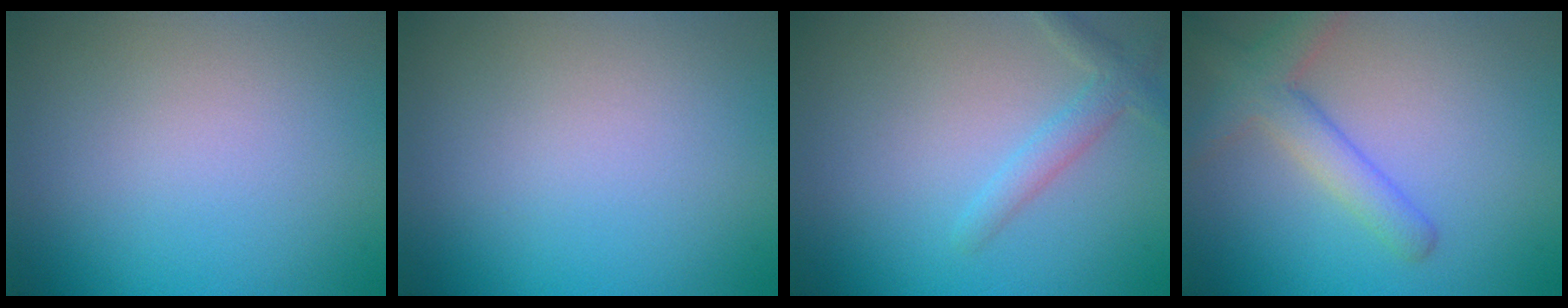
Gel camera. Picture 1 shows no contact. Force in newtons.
{"total": 0.0}
{"total": 2.0, "press": 2.0, "slide": 0.1}
{"total": 3.8, "press": 3.8, "slide": 0.3}